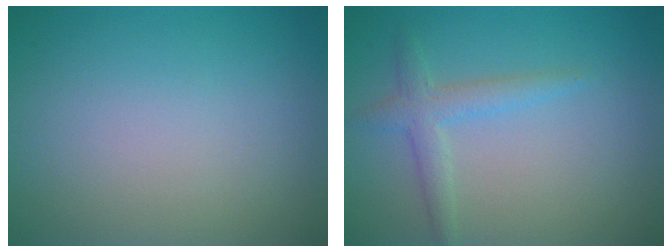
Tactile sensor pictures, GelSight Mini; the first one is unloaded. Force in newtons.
{"total": 2.3, "press": 2.3, "slide": 0.1}